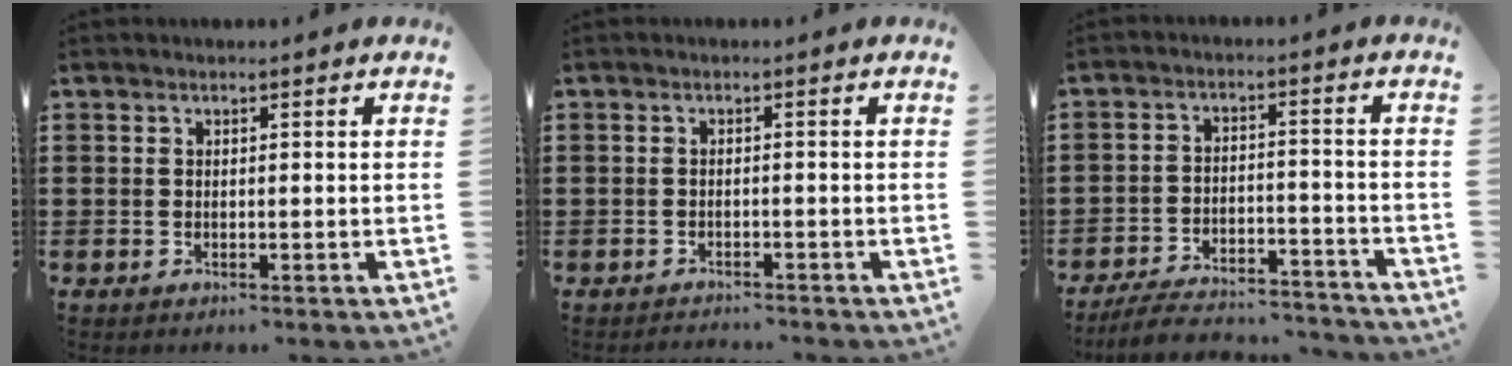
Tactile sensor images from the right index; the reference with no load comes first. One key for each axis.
{"total": 1.2, "fx": -1.2, "fy": 0.1, "fz": 0.1, "tx": -0.006, "ty": 0.000, "tz": -0.025}
{"total": 6.4, "fx": -6.0, "fy": 0.9, "fz": 1.9, "tx": -0.039, "ty": 0.008, "tz": -0.117}